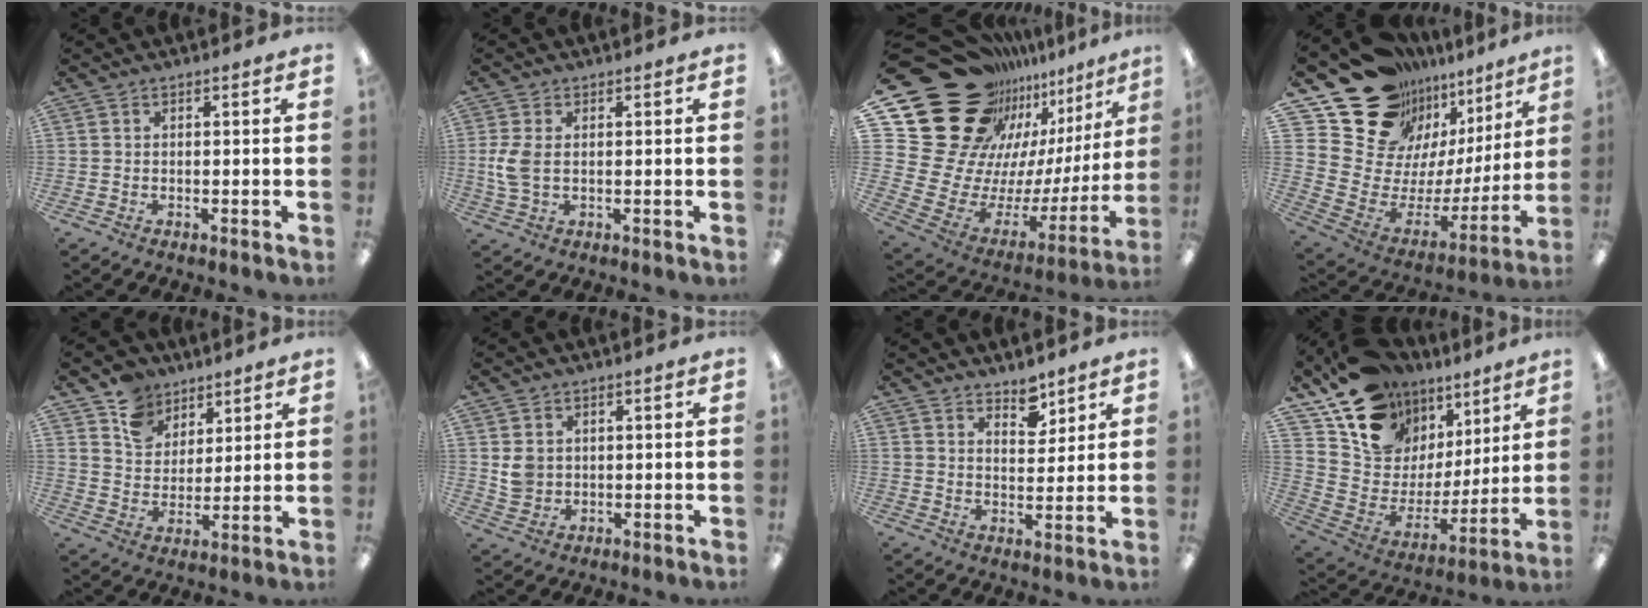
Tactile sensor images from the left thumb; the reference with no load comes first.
{"total": 5.6, "force": [0.3, 3.4, 4.5], "torque": [-0.111, 0.000, 0.000]}
{"total": 28.3, "force": [16.9, 18.1, 13.8], "torque": [-0.231, -0.161, 0.364]}
{"total": 27.7, "force": [18.4, 16.6, 12.3], "torque": [-0.188, -0.148, 0.382]}
{"total": 10.3, "force": [7.3, 7.1, 1.9], "torque": [-0.047, -0.040, 0.141]}
{"total": 4.3, "force": [1.2, 3.9, 1.4], "torque": [-0.017, 0.002, 0.021]}
{"total": 5.5, "force": [4.7, 2.4, 1.4], "torque": [0.000, -0.035, 0.081]}
{"total": 16.1, "force": [11.3, 10.4, 4.9], "torque": [-0.109, -0.082, 0.214]}